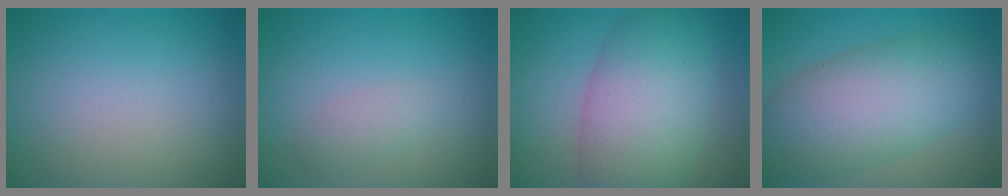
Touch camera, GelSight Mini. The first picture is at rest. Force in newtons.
{"total": 1.3, "press": 1.3, "slide": 0.0}
{"total": 9.0, "press": 9.0, "slide": 0.4}
{"total": 9.6, "press": 9.6, "slide": 0.5}